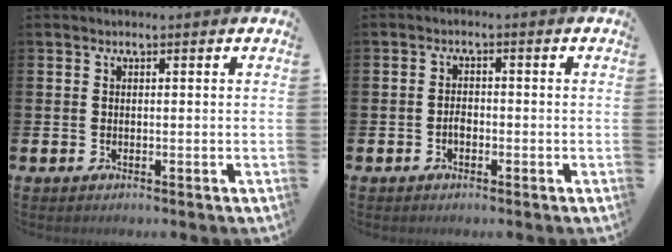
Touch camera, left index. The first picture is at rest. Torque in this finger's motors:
{"motor_torque": [-0.02, 0.07, -0.02, 0.00]}